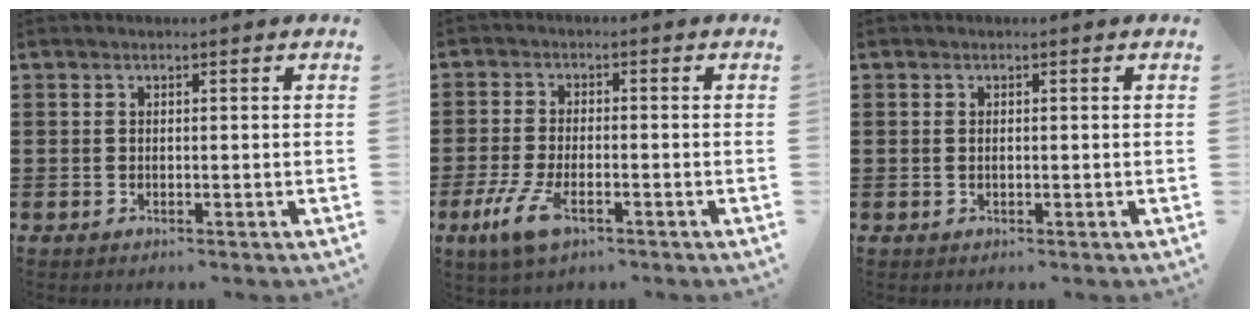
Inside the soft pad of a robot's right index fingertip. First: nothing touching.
{"total": 5.5, "force": [-2.7, 1.9, 4.4], "torque": [-0.113, -0.015, -0.055]}
{"total": 0.5, "force": [0.0, 0.2, 0.5], "torque": [-0.012, -0.001, 0.001]}